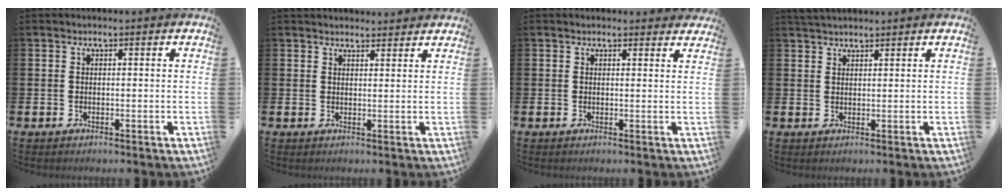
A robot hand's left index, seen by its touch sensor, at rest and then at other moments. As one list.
[{"total": 2.3, "force": [2.3, 0.5, -0.1], "torque": [0.006, -0.013, 0.039]}, {"total": 1.1, "force": [1.1, 0.3, 0.2], "torque": [0.007, -0.002, 0.017]}, {"total": 2.1, "force": [2.0, 0.4, 0.3], "torque": [0.003, -0.006, 0.036]}]